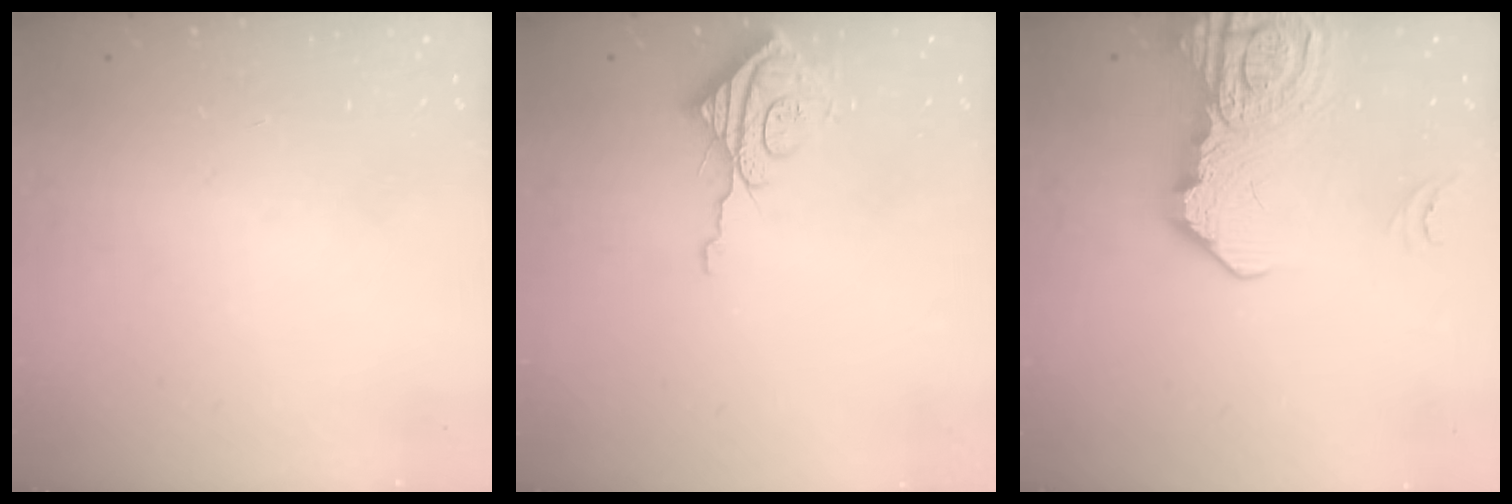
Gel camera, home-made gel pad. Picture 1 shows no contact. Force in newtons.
{"total": 10.5, "press": 10.5, "slide": 0.8}
{"total": 19.9, "press": 19.7, "slide": 2.5}